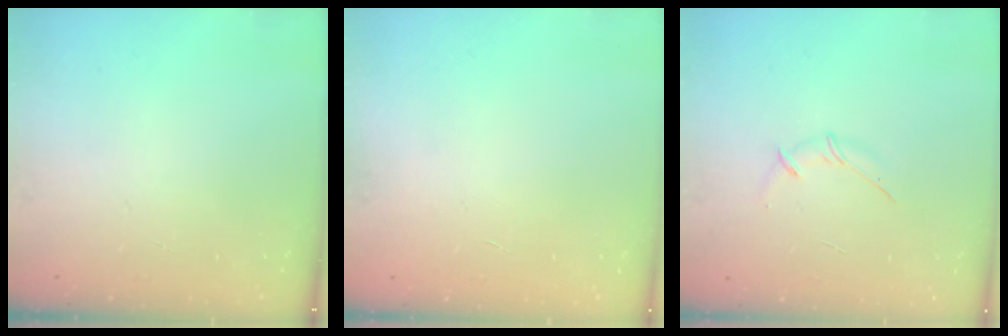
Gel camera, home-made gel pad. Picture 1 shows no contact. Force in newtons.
{"total": 0.0}
{"total": 3.8, "press": 3.7, "slide": 0.9}